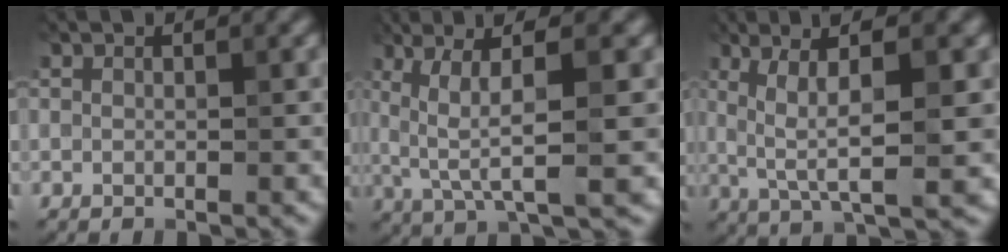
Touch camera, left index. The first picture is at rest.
{"total": 7.0, "force": [1.3, 1.6, 6.7], "torque": [-0.125, 0.000, 0.027]}
{"total": 6.6, "force": [1.0, 1.4, 6.4], "torque": [-0.115, -0.001, 0.022]}